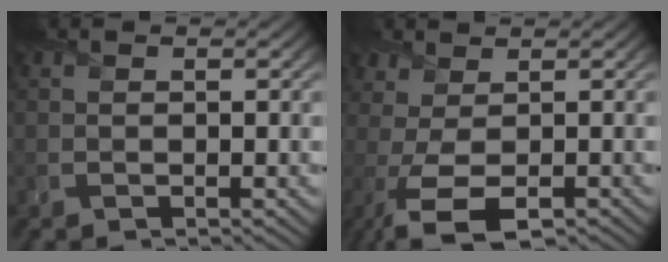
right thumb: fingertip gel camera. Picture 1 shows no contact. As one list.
[{"total": 5.8, "force": [-2.2, 2.6, 4.7], "torque": [-0.101, 0.001, -0.042]}]